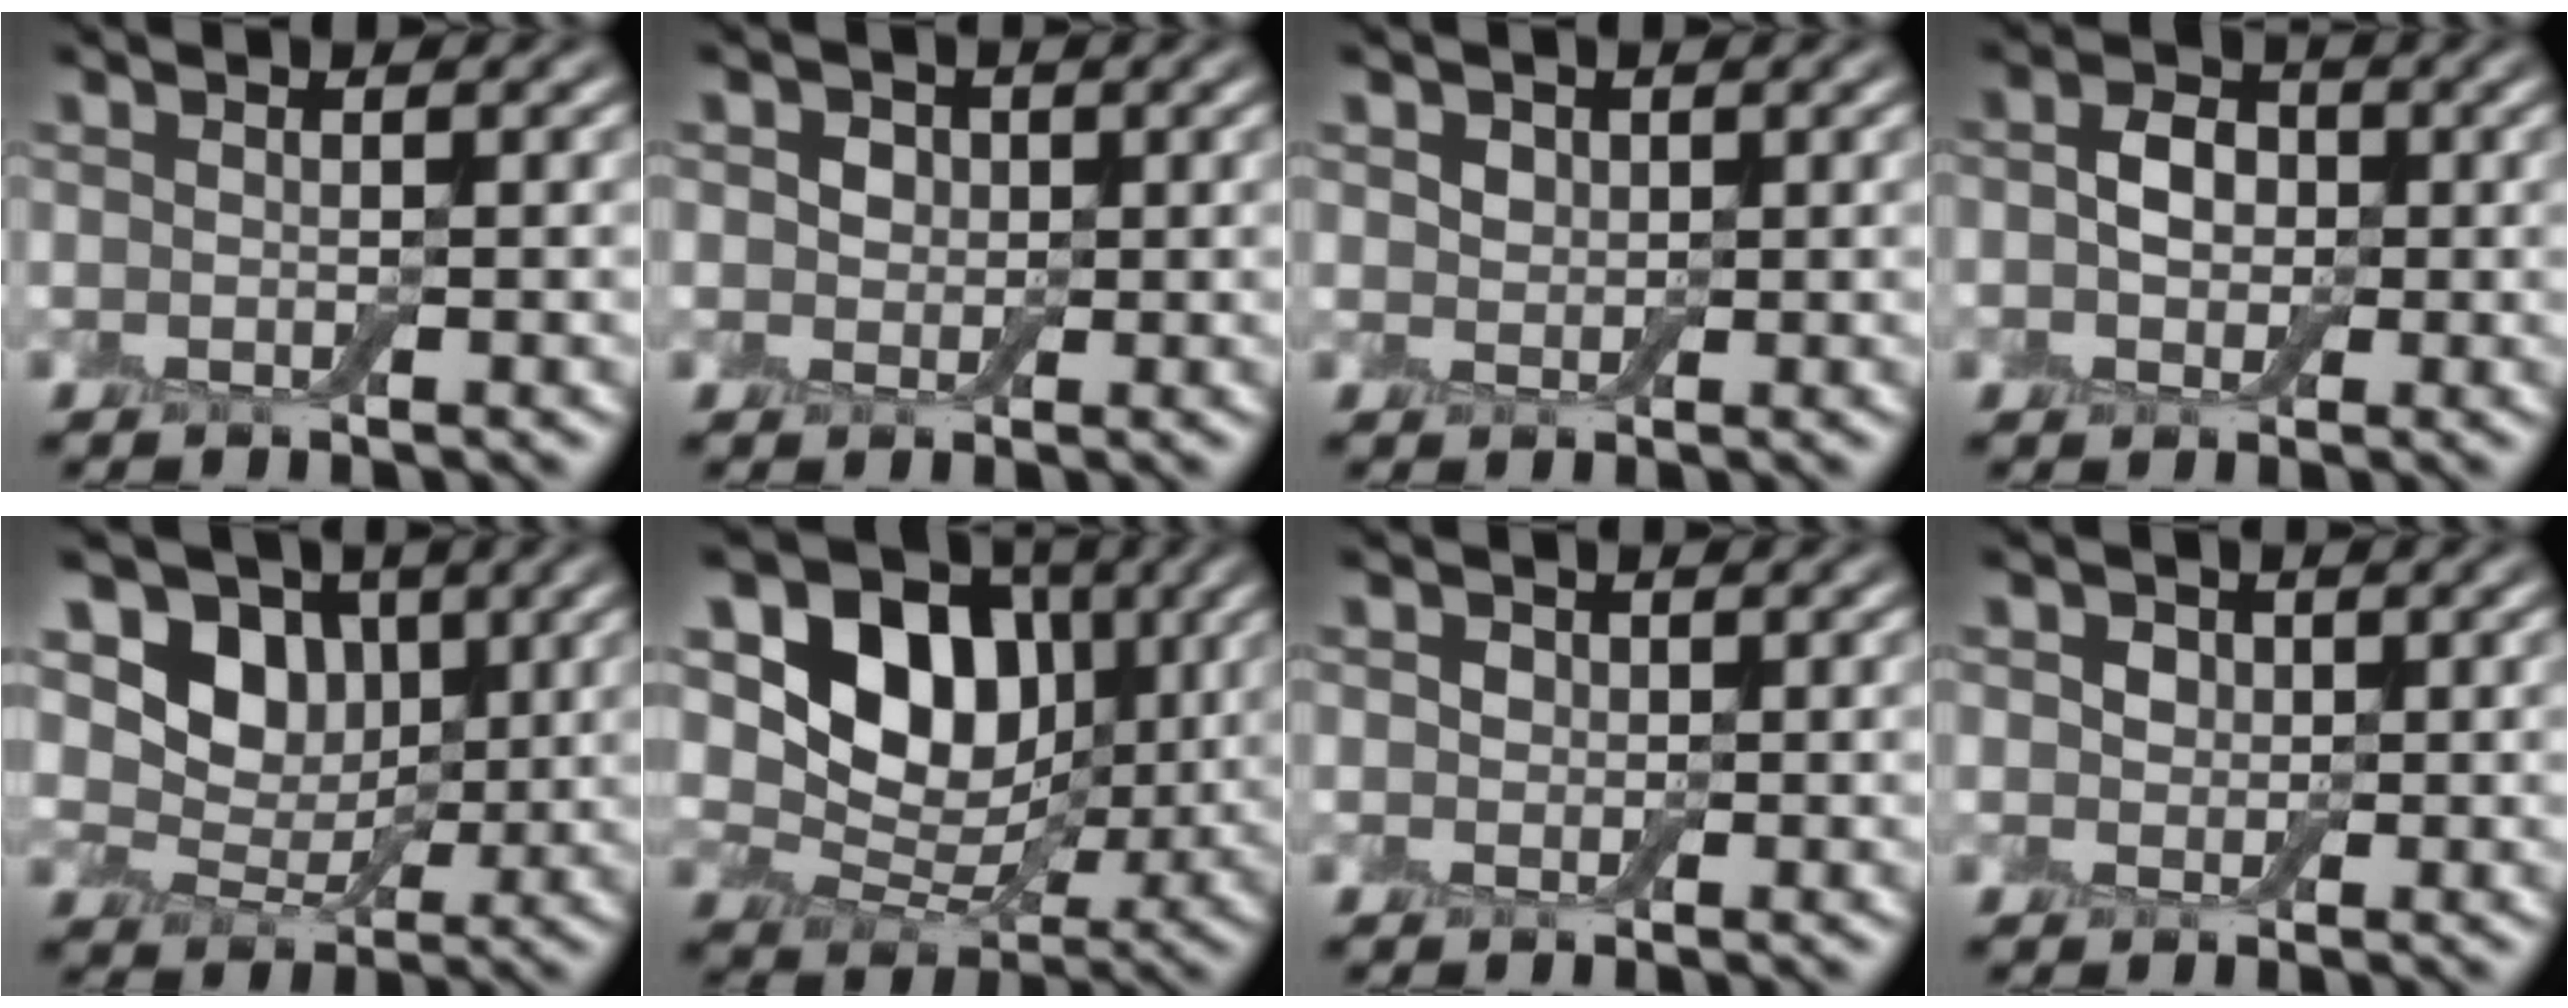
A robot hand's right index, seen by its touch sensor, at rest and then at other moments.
{"total": 2.6, "force": [0.9, 2.1, 1.2], "torque": [-0.015, 0.013, -0.004]}
{"total": 1.7, "force": [0.9, 1.3, 0.7], "torque": [-0.013, 0.006, 0.008]}
{"total": 3.2, "force": [0.0, 2.6, 2.0], "torque": [-0.034, 0.004, -0.010]}
{"total": 5.7, "force": [2.0, 4.5, 2.9], "torque": [-0.046, -0.007, 0.020]}
{"total": 9.4, "force": [2.4, 7.3, 5.5], "torque": [-0.090, -0.012, 0.032]}
{"total": 1.3, "force": [0.3, 1.2, 0.4], "torque": [-0.003, 0.004, -0.004]}
{"total": 2.1, "force": [0.7, 1.8, 1.0], "torque": [-0.012, 0.012, -0.005]}